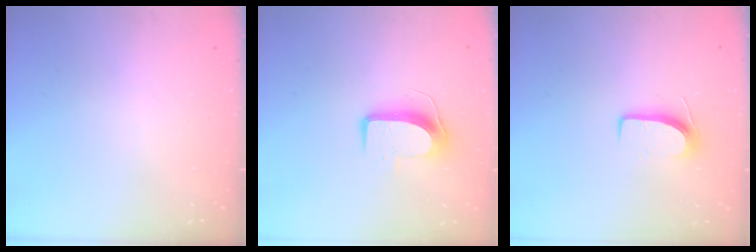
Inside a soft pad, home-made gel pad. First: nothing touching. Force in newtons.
{"total": 9.5, "press": 9.5, "slide": 0.3}
{"total": 7.0, "press": 7.0, "slide": 0.6}